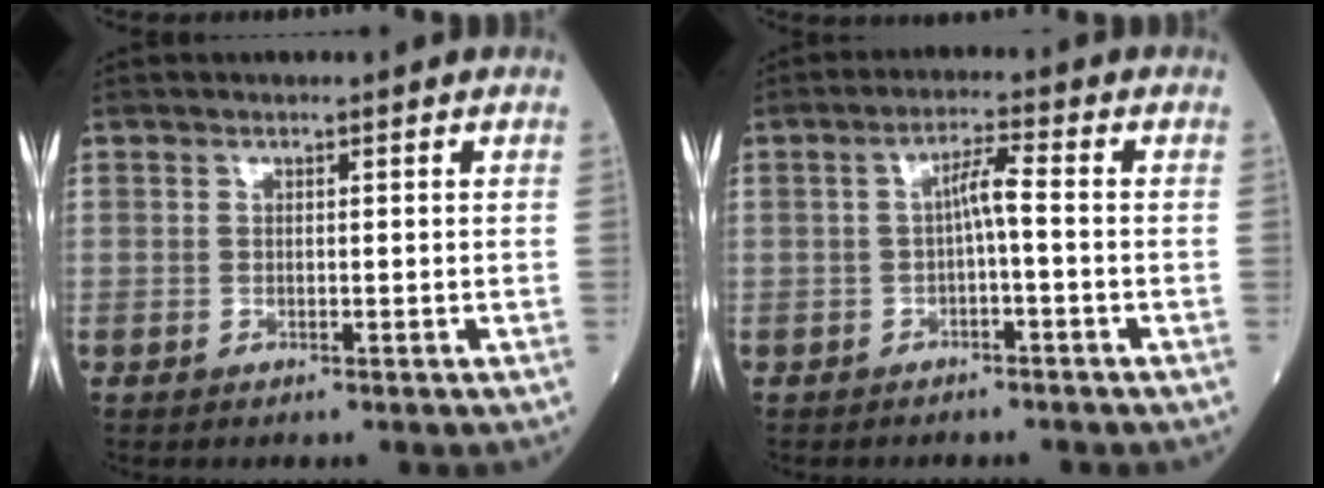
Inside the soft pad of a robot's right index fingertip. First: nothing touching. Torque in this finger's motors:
{"motor_torque": [0.58, -0.13, 0.22, 0.07]}